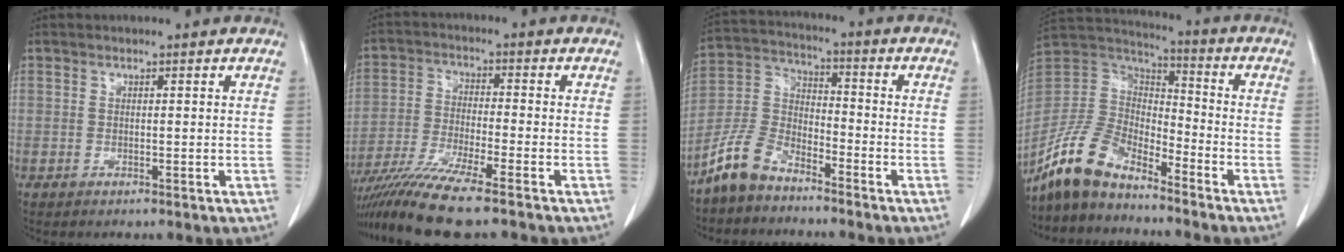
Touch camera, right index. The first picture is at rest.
{"total": 11.4, "force": [-9.1, -1.0, 6.8], "torque": [-0.123, -0.032, -0.157]}
{"total": 8.2, "force": [-6.6, 3.6, 3.2], "torque": [-0.083, 0.010, -0.139]}
{"total": 11.6, "force": [-9.5, 4.3, 5.1], "torque": [-0.120, 0.021, -0.191]}